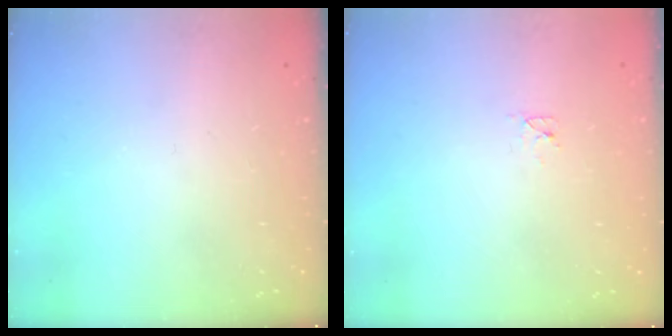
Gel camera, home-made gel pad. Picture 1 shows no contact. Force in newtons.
{"total": 2.4, "press": 2.4, "slide": 0.3}